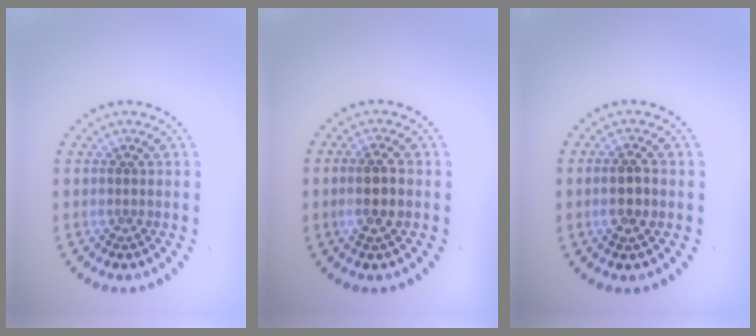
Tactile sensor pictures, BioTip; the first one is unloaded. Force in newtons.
{"total": 2.6, "press": 2.5, "slide": 0.8}
{"total": 1.7, "press": 1.6, "slide": 0.4}